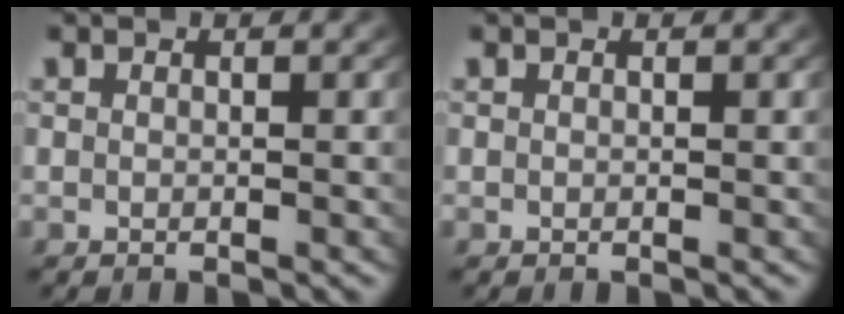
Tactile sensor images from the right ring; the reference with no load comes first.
{"total": 0.0}